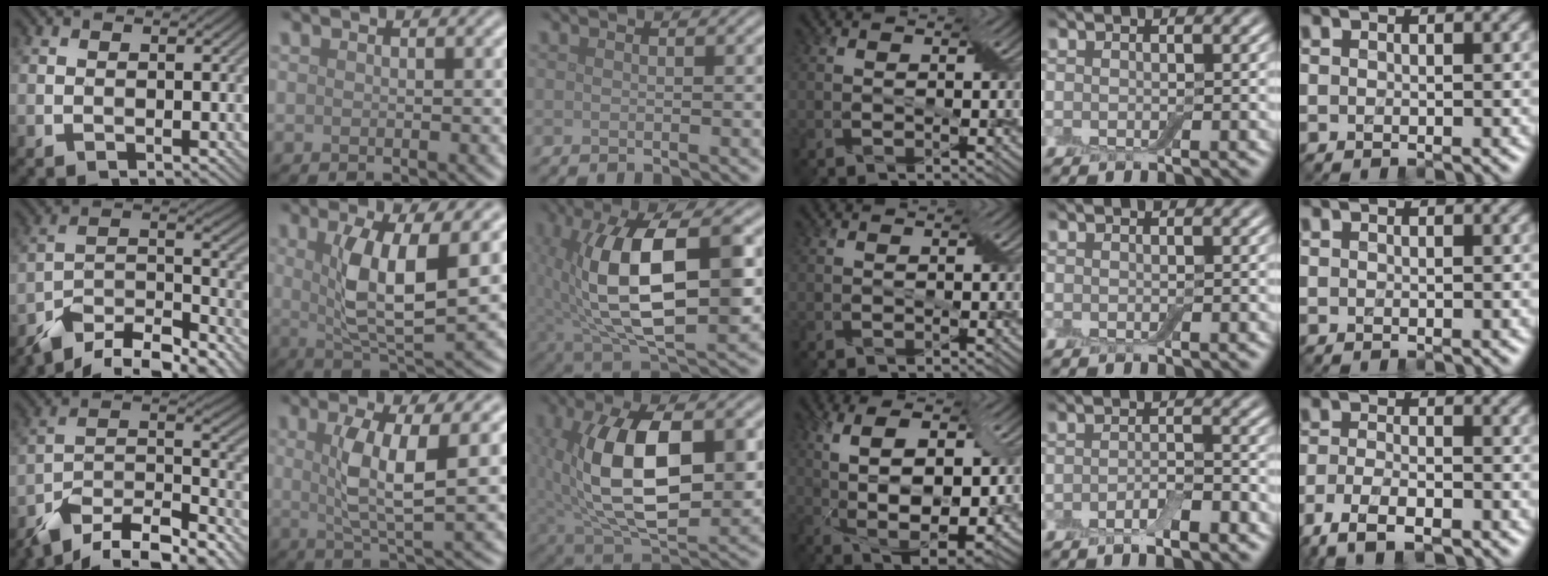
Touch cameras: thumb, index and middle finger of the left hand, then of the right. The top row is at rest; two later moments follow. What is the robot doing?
{"motion": "wrap", "object": "bandage"}